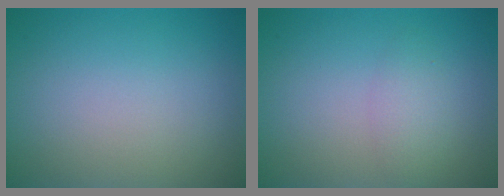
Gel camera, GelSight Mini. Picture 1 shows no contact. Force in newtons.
{"total": 1.9, "press": 1.9, "slide": 0.1}